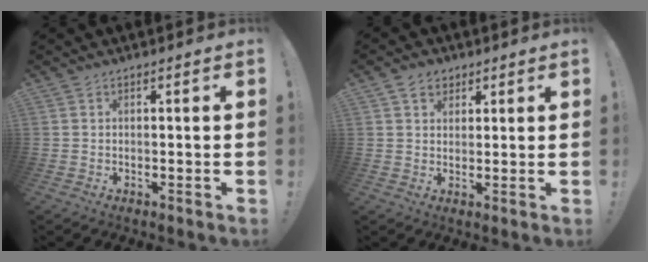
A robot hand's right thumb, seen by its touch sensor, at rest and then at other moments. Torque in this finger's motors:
{"motor_torque": [0.25, 0.51, 0.25, -0.21, 0.00]}